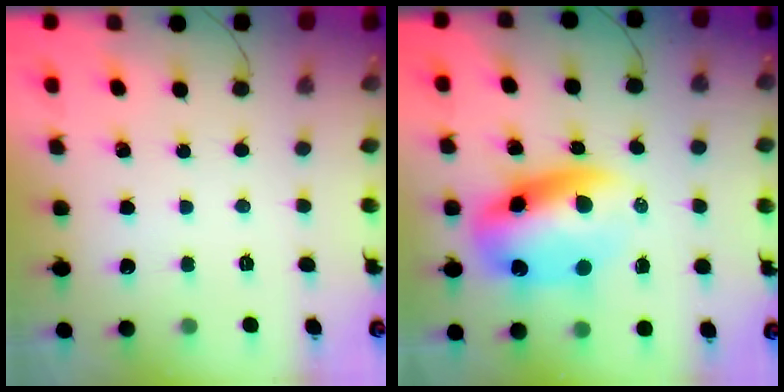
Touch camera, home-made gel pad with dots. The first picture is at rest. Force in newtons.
{"total": 12.4, "press": 11.9, "slide": 3.2}